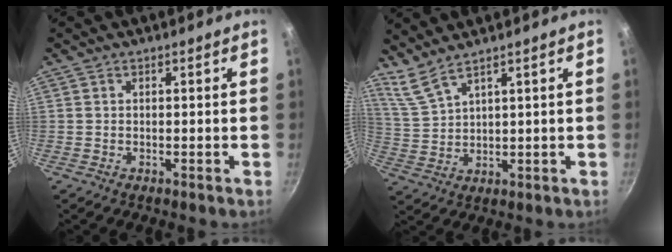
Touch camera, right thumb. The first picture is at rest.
{"total": 5.0, "force": [4.3, 0.5, 2.5], "torque": [-0.059, -0.029, 0.102]}